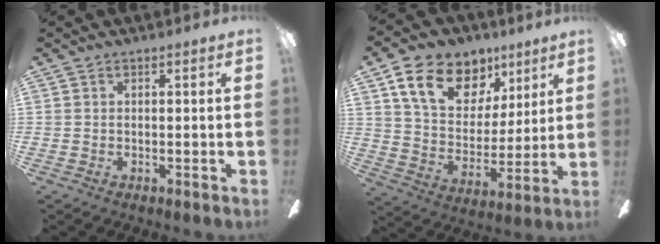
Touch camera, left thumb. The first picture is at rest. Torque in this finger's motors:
{"motor_torque": [0.94, 1.04, 1.34, -1.44, 0.18]}